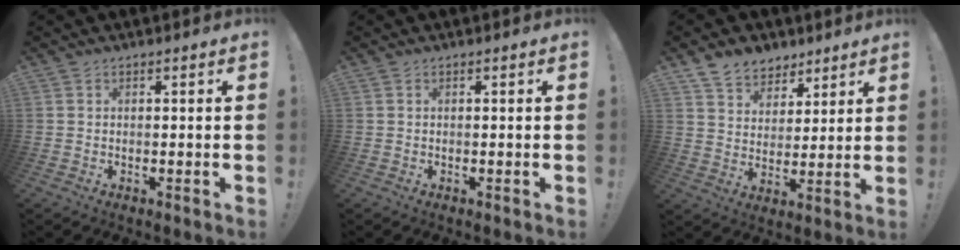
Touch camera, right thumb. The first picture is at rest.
{"total": 0.0}
{"total": 9.2, "force": [6.8, 6.0, 1.7], "torque": [-0.039, -0.045, 0.137]}